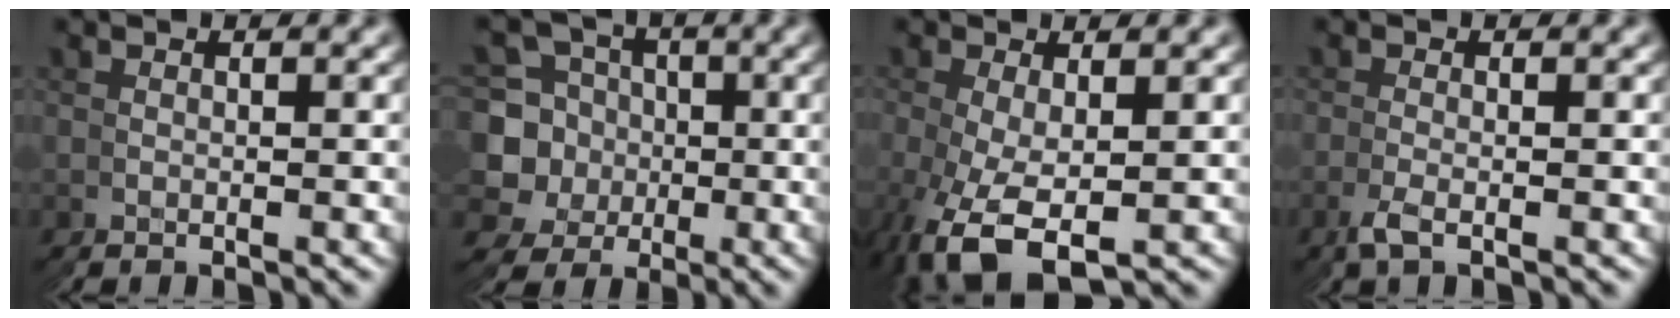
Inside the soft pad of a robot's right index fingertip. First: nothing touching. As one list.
[{"total": 13.8, "force": [-0.8, 12.8, 5.1], "torque": [-0.102, -0.039, -0.015]}, {"total": 6.3, "force": [-2.3, 4.2, 4.1], "torque": [-0.095, -0.026, -0.029]}, {"total": 1.1, "force": [-0.7, -0.8, -0.5], "torque": [0.004, 0.006, -0.017]}]